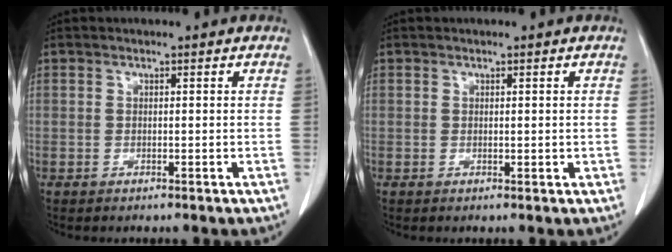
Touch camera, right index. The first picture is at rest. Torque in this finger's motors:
{"motor_torque": [-0.27, 0.30, -0.01, 0.01]}